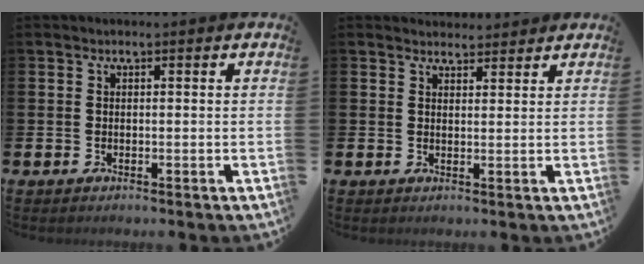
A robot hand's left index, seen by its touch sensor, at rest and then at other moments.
{"total": 2.6, "force": [2.5, 0.7, -0.3], "torque": [0.009, -0.014, 0.045]}